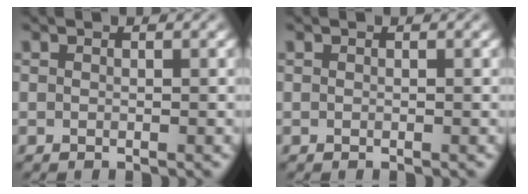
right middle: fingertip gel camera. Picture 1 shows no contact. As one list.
[{"total": 0.0}]